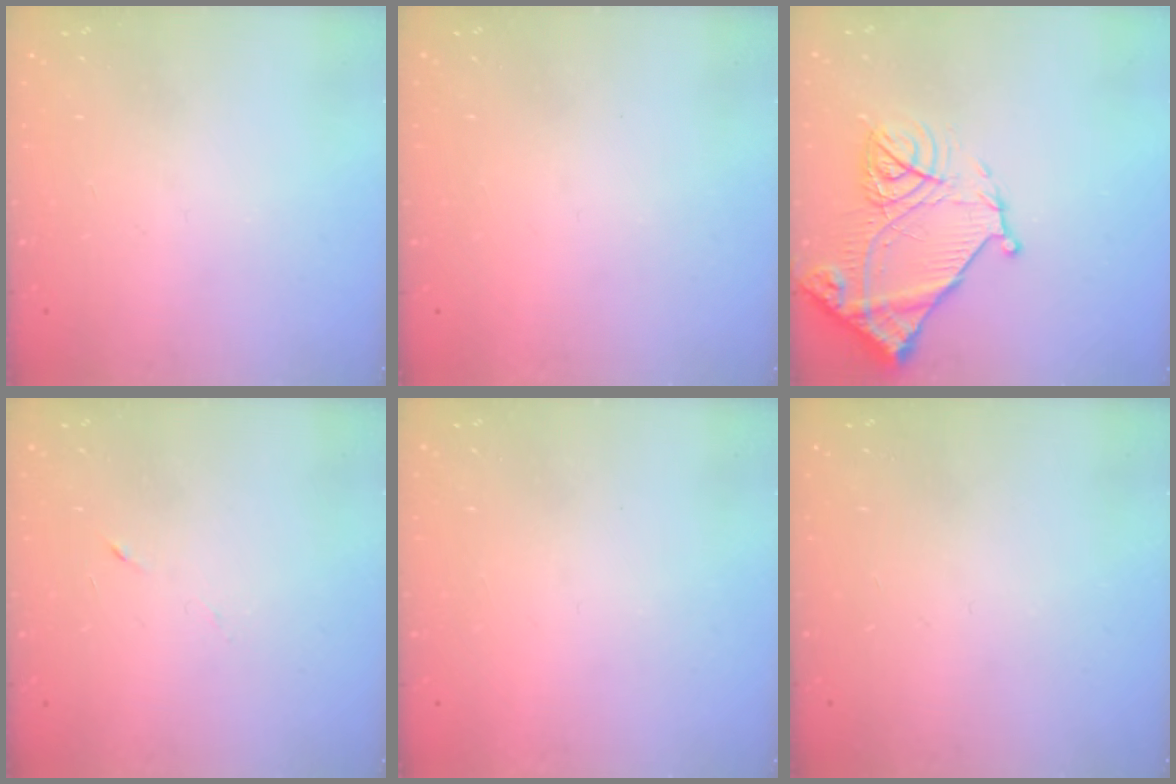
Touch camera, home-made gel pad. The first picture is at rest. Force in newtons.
{"total": 1.5, "press": 1.5, "slide": 0.1}
{"total": 16.4, "press": 16.3, "slide": 1.6}
{"total": 3.1, "press": 3.0, "slide": 1.0}
{"total": 1.5, "press": 1.5, "slide": 0.1}
{"total": 0.0}